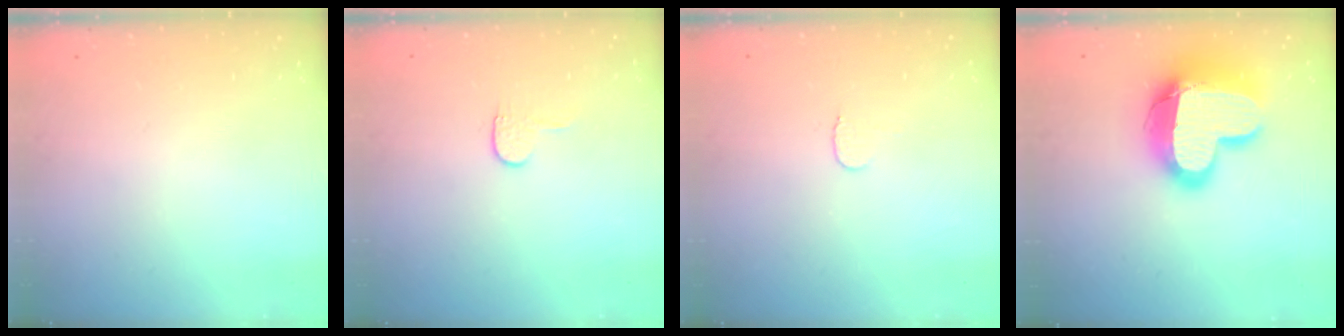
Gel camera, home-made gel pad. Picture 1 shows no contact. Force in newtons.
{"total": 3.6, "press": 3.6, "slide": 0.3}
{"total": 3.6, "press": 3.6, "slide": 0.4}
{"total": 18.9, "press": 18.9, "slide": 1.2}